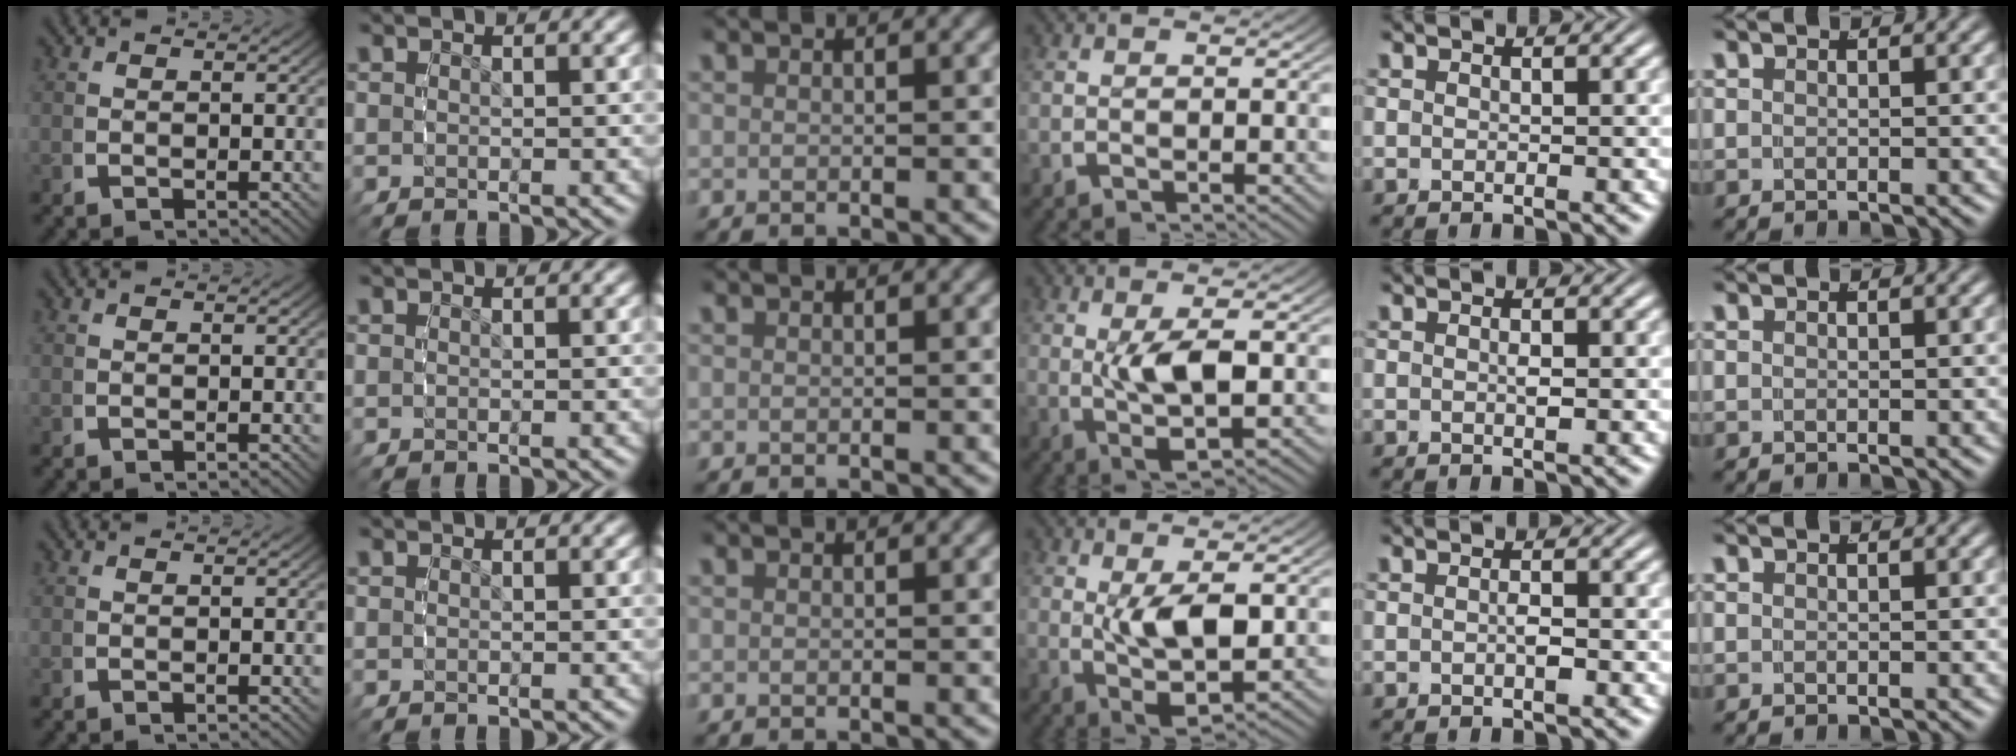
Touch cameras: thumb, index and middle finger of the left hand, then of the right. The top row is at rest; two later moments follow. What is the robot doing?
{"motion": "grasp_and_lifting", "object": "camera"}